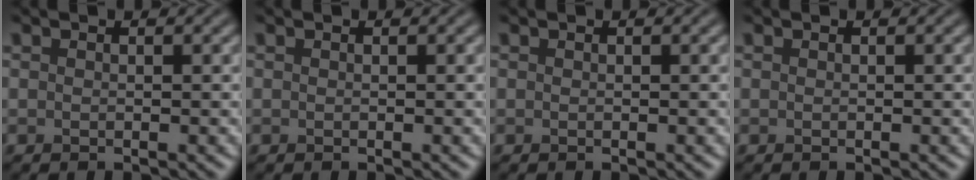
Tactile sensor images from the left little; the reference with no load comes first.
{"total": 0.0}
{"total": 0.0}
{"total": 0.0}